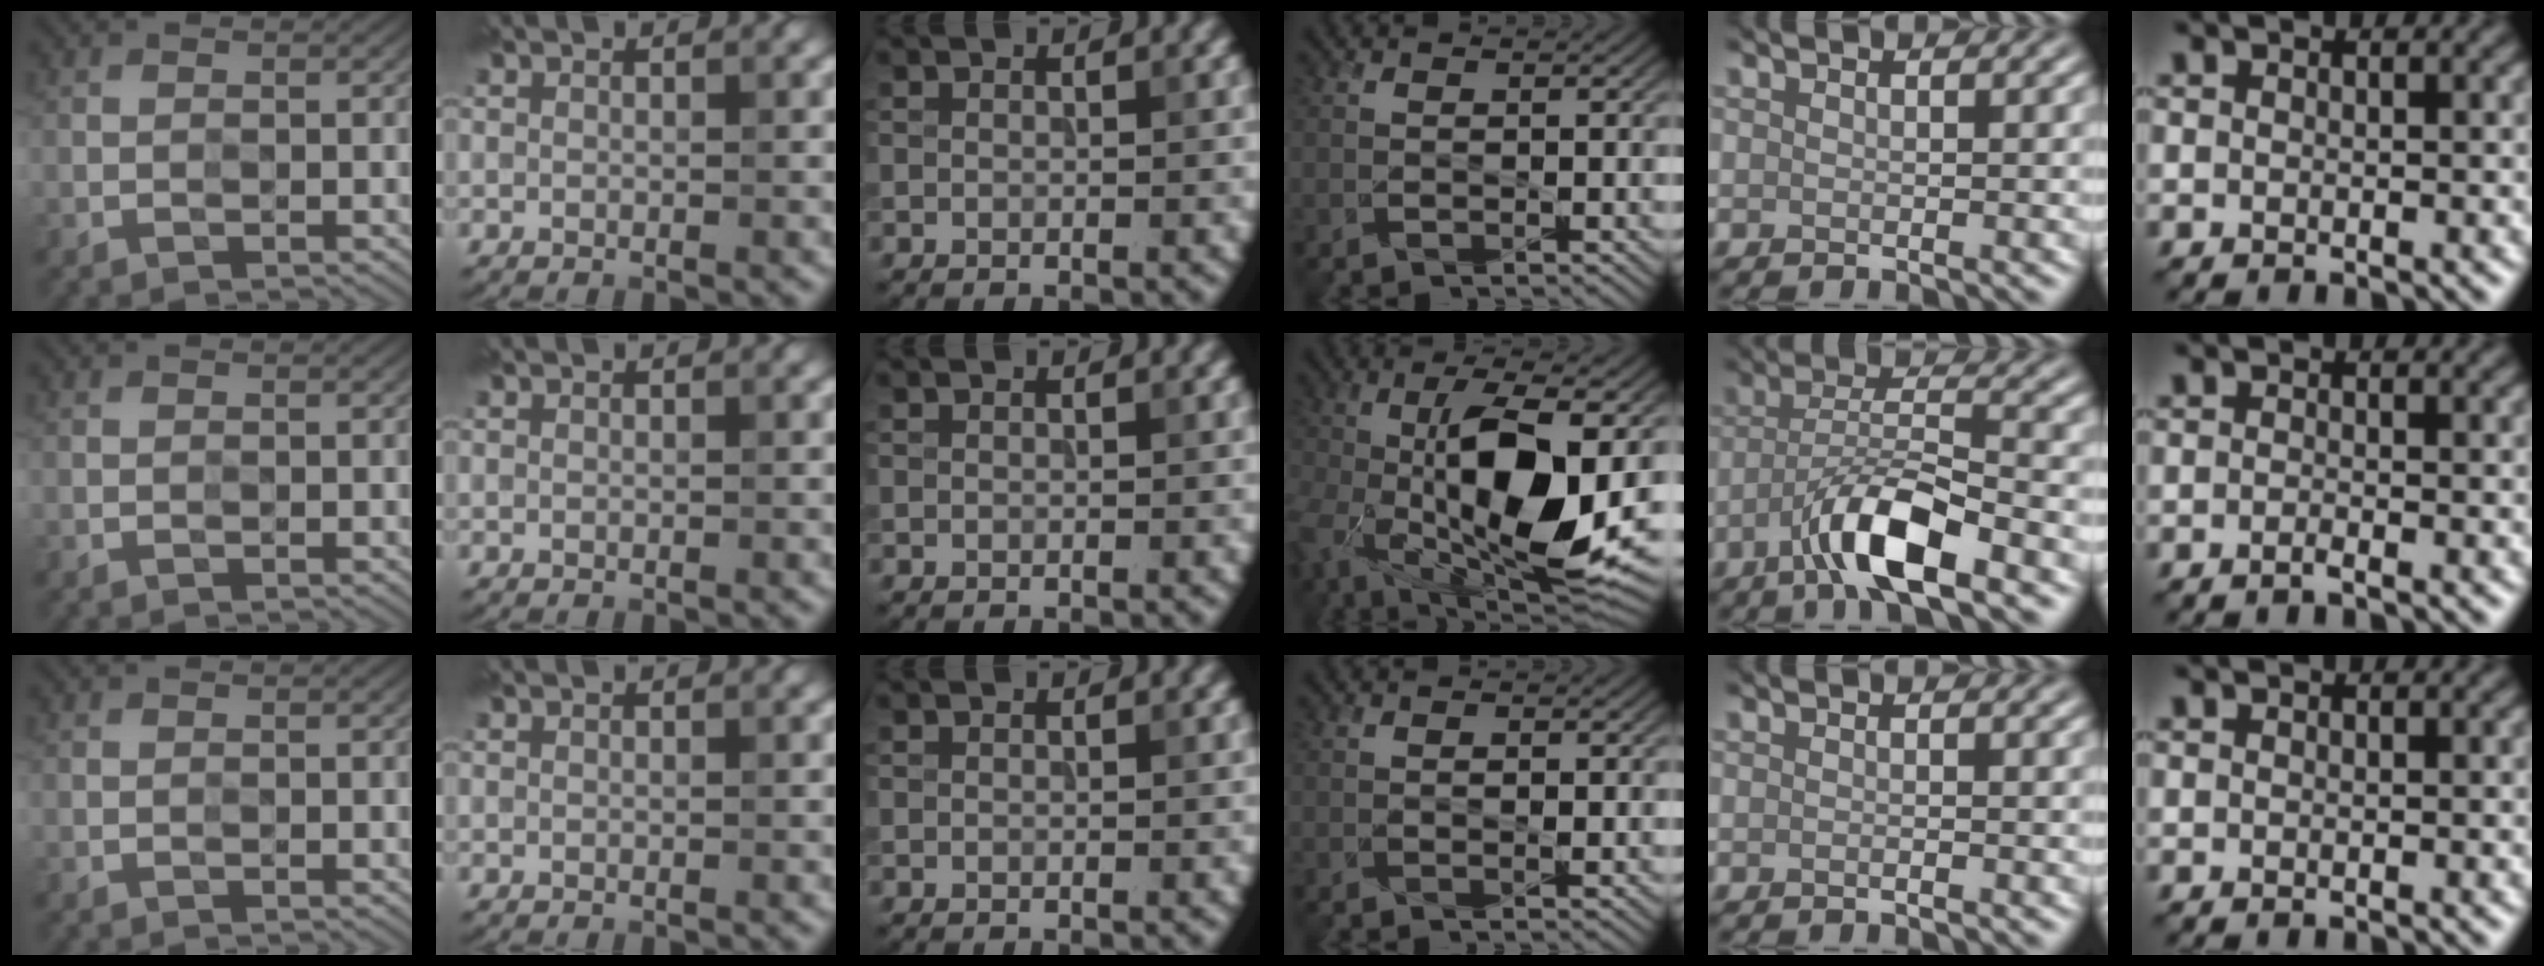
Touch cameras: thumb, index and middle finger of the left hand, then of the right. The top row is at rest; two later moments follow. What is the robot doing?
{"motion": "press", "object": "stopwatch"}